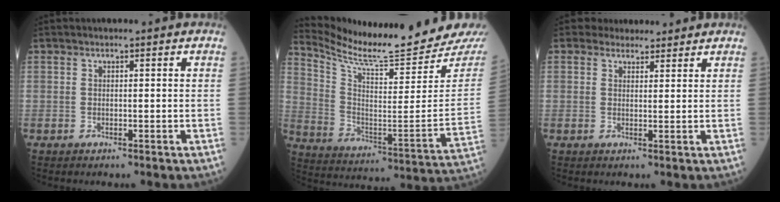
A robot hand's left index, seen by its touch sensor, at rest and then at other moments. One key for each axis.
{"total": 18.1, "fx": 17.4, "fy": -1.4, "fz": 4.5, "tx": -0.094, "ty": -0.113, "tz": 0.270}
{"total": 4.6, "fx": 4.1, "fy": 1.9, "fz": 0.3, "tx": 0.011, "ty": 0.009, "tz": 0.052}